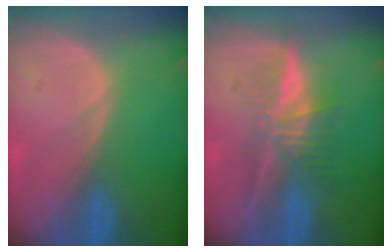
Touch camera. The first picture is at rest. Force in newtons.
{"total": 5.9, "press": 5.6, "slide": 2.0}